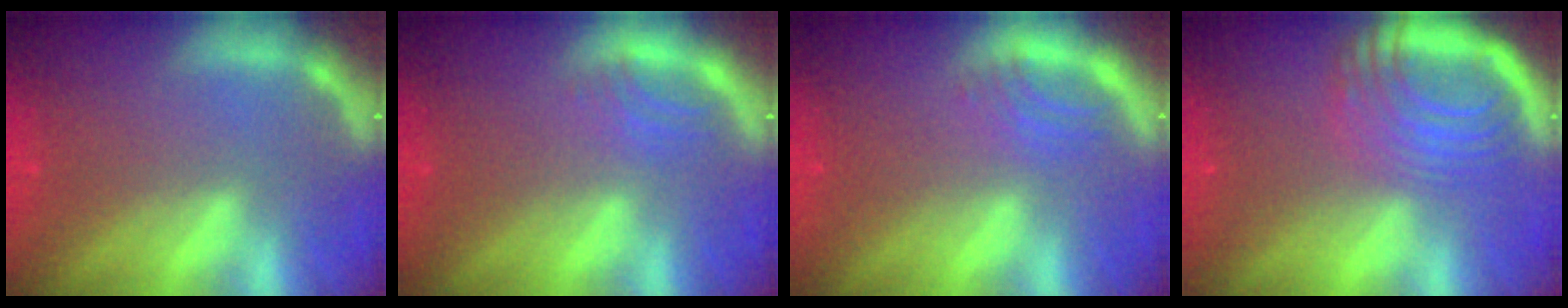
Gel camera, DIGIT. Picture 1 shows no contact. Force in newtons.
{"total": 2.0}
{"total": 2.5}
{"total": 10.1}